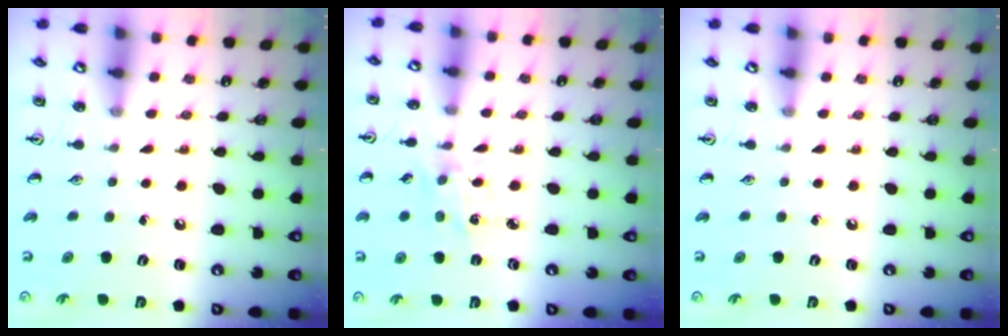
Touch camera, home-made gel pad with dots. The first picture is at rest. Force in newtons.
{"total": 1.9, "press": 1.9, "slide": 0.3}
{"total": 0.0}